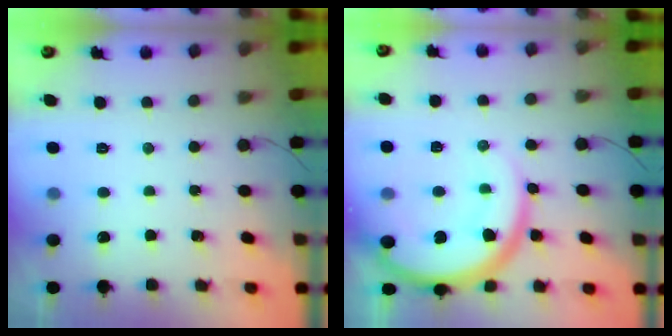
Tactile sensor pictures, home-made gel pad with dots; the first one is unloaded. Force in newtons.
{"total": 15.9, "press": 15.8, "slide": 1.5}